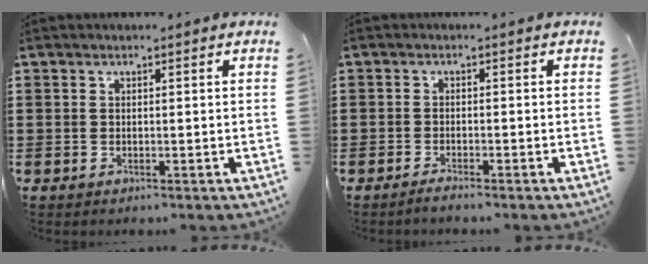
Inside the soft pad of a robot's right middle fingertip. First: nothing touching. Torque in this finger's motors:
{"motor_torque": [0.00, 0.00, -0.13, -0.01]}